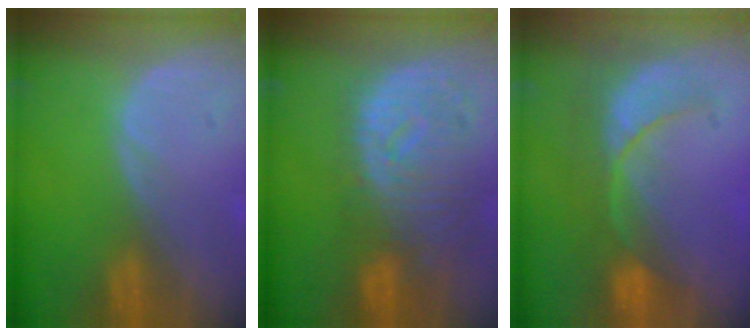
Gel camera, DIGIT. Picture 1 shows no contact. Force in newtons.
{"total": 11.4, "press": 9.9, "slide": 5.6}
{"total": 8.4, "press": 7.9, "slide": 2.6}